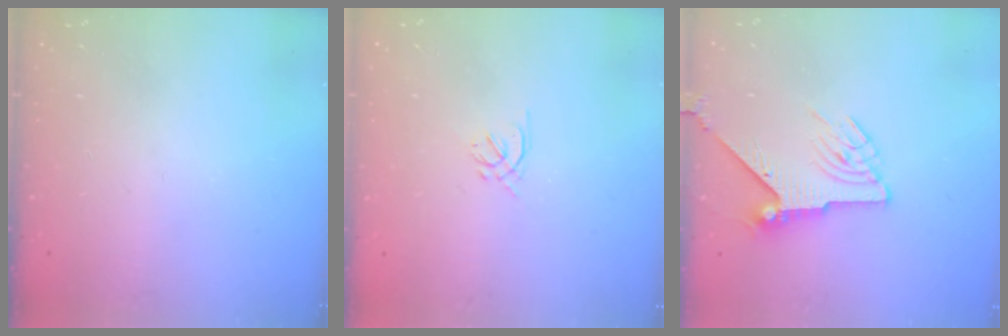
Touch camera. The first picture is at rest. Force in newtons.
{"total": 1.3, "press": 1.2, "slide": 0.5}
{"total": 7.4, "press": 7.4, "slide": 0.1}